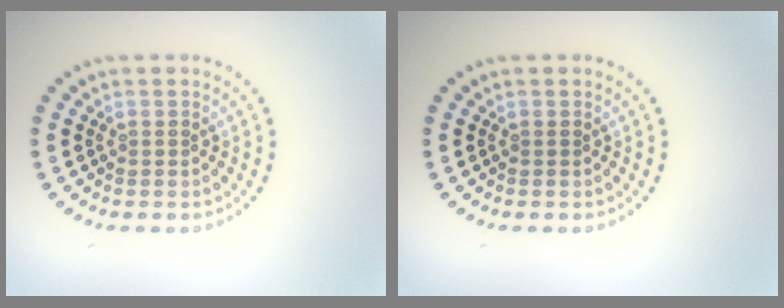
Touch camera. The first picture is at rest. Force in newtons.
{"total": 0.0}